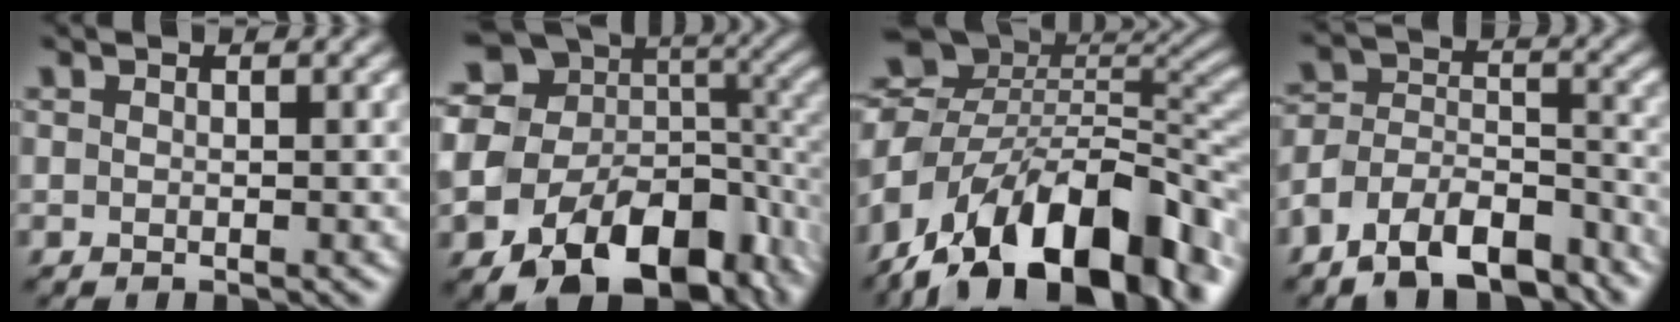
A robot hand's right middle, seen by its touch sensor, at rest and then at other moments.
{"total": 19.3, "force": [-5.5, 13.7, 12.5], "torque": [-0.189, -0.023, -0.066]}
{"total": 17.5, "force": [-9.1, 9.4, 11.6], "torque": [-0.198, 0.004, -0.149]}
{"total": 9.6, "force": [-7.3, 4.3, 4.5], "torque": [-0.080, 0.002, -0.134]}